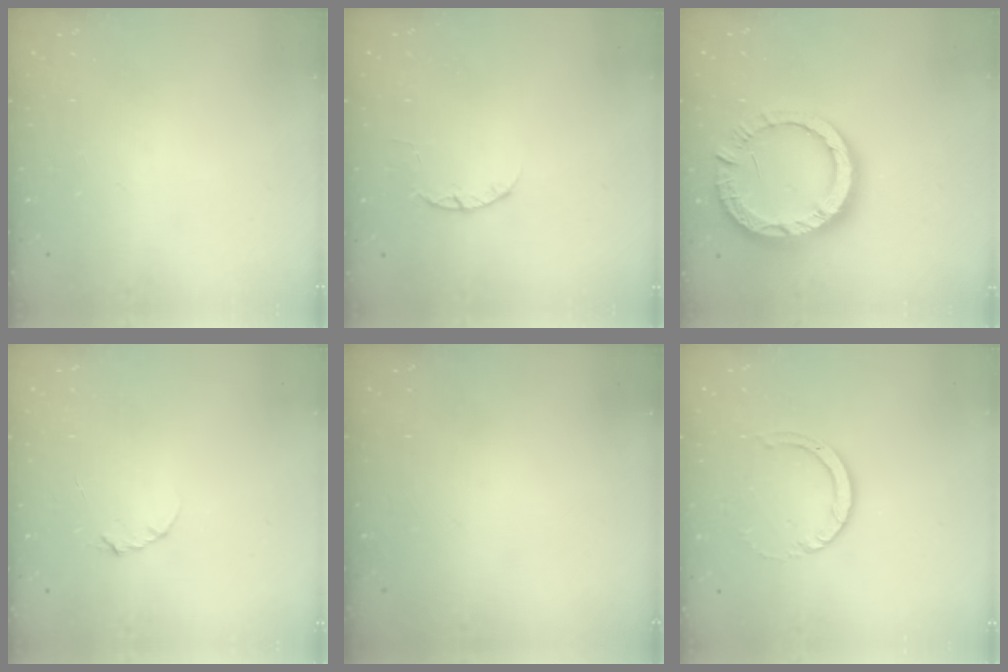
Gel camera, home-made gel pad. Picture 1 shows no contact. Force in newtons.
{"total": 2.4, "press": 2.4, "slide": 0.4}
{"total": 12.5, "press": 12.4, "slide": 0.9}
{"total": 2.3, "press": 2.3, "slide": 0.4}
{"total": 0.0}
{"total": 4.7, "press": 4.7, "slide": 0.4}